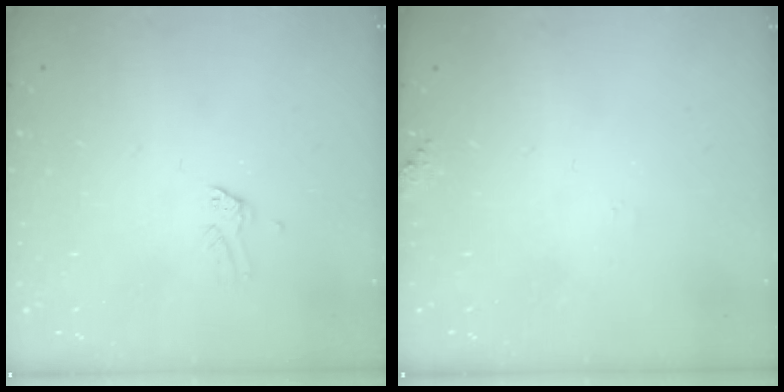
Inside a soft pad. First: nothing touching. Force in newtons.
{"total": 5.8, "press": 5.7, "slide": 0.6}